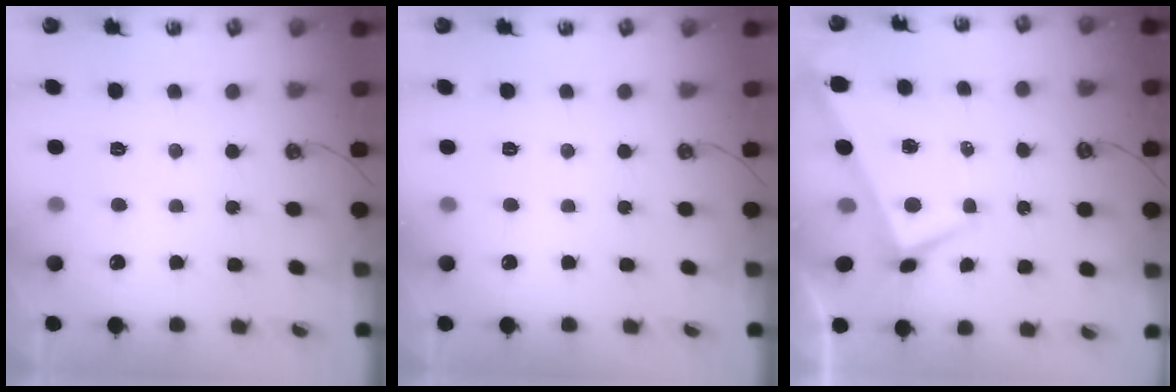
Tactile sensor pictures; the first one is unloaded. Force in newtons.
{"total": 0.0}
{"total": 2.2, "press": 2.1, "slide": 0.6}